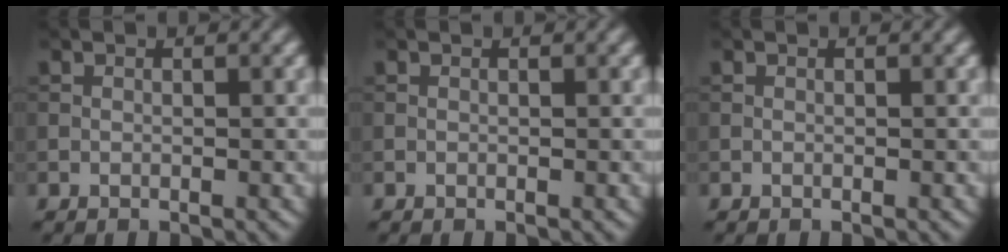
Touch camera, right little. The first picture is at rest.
{"total": 0.0}
{"total": 0.0}